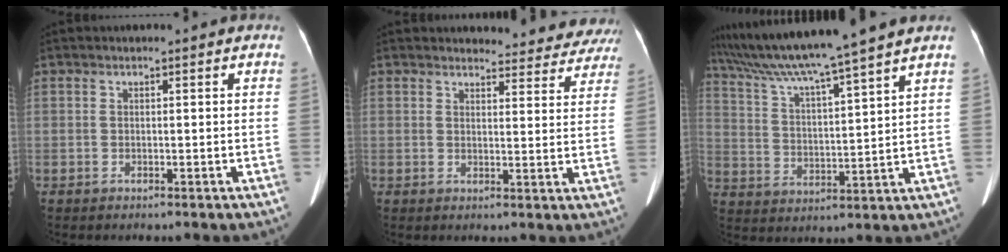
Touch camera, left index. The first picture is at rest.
{"total": 13.8, "force": [13.3, 3.4, 1.2], "torque": [0.026, -0.042, 0.120]}
{"total": 15.1, "force": [12.9, -2.2, 7.5], "torque": [-0.138, 0.003, 0.212]}